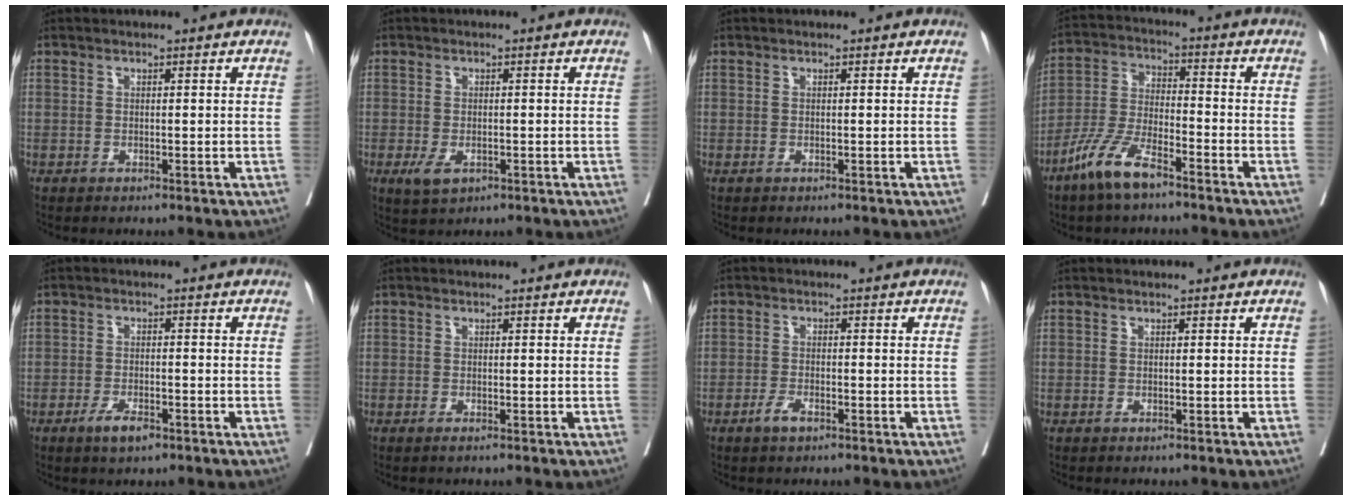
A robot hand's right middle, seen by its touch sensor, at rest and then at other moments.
{"total": 3.3, "force": [-1.4, 1.7, 2.5], "torque": [-0.050, -0.005, -0.016]}
{"total": 0.0}
{"total": 8.8, "force": [-6.2, 2.0, 5.9], "torque": [-0.127, -0.010, -0.125]}
{"total": 3.6, "force": [-2.2, 1.1, 2.6], "torque": [-0.053, -0.002, -0.037]}
{"total": 0.5, "force": [-0.3, 0.0, 0.4], "torque": [-0.011, -0.003, -0.005]}
{"total": 2.3, "force": [-1.5, 0.8, 1.6], "torque": [-0.028, 0.002, -0.028]}
{"total": 0.0}